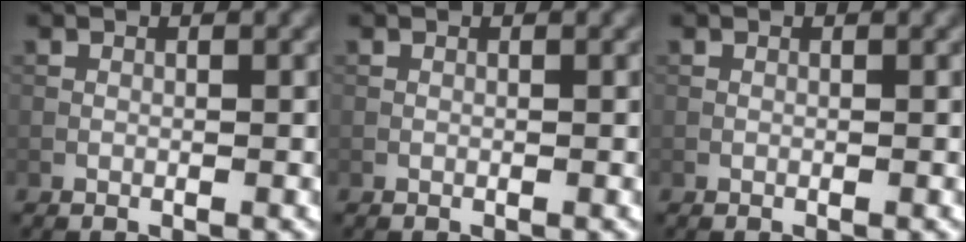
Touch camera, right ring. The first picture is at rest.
{"total": 0.0}
{"total": 0.0}